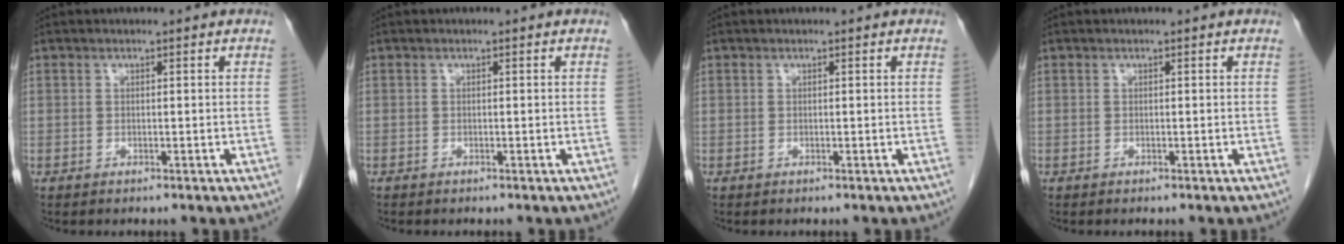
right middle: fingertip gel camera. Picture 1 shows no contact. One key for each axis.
{"total": 0.0}
{"total": 0.0}
{"total": 0.0}